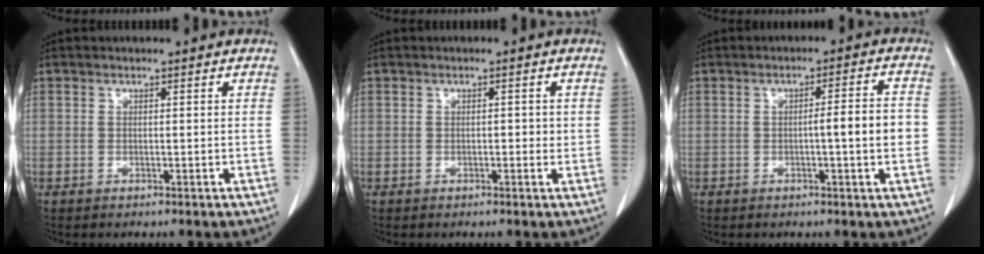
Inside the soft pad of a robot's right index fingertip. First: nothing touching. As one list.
[{"total": 1.3, "force": [0.0, 0.7, 1.1], "torque": [-0.013, 0.002, 0.001]}, {"total": 5.6, "force": [-0.8, 0.0, 5.5], "torque": [-0.077, 0.006, -0.012]}]